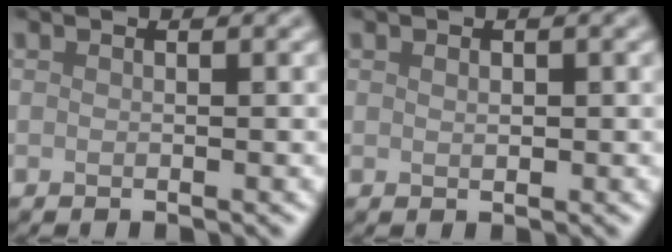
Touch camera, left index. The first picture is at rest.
{"total": 0.6, "force": [0.2, 0.4, 0.5], "torque": [-0.007, 0.000, 0.003]}